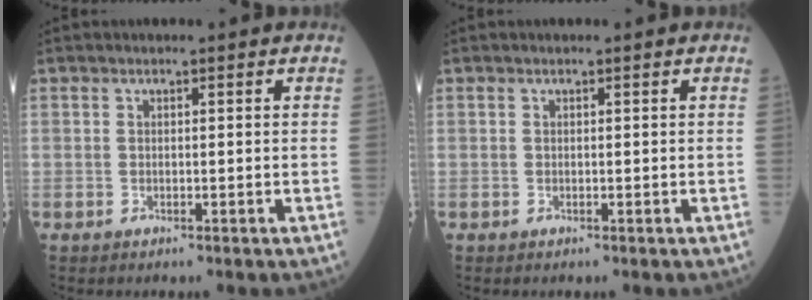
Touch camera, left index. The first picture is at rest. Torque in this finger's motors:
{"motor_torque": [0.06, 0.00, 0.00, 0.00]}